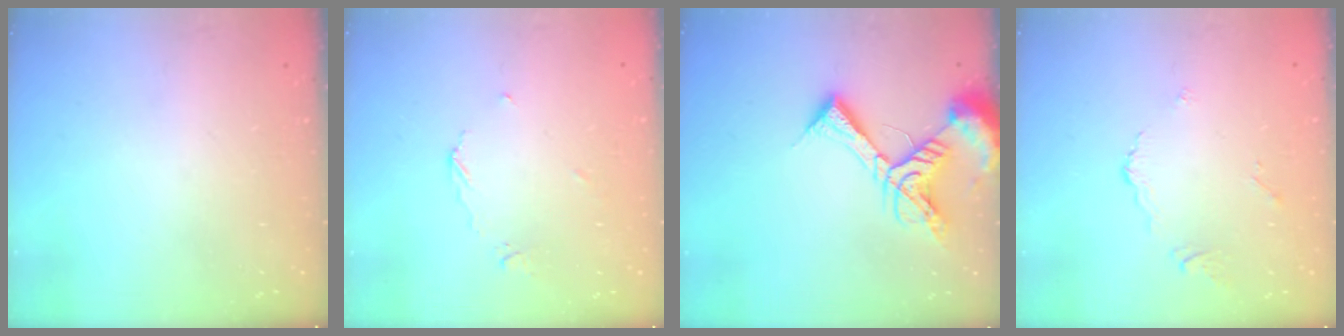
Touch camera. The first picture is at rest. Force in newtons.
{"total": 4.3, "press": 4.3, "slide": 0.6}
{"total": 13.0, "press": 12.9, "slide": 1.6}
{"total": 3.0, "press": 2.9, "slide": 0.8}